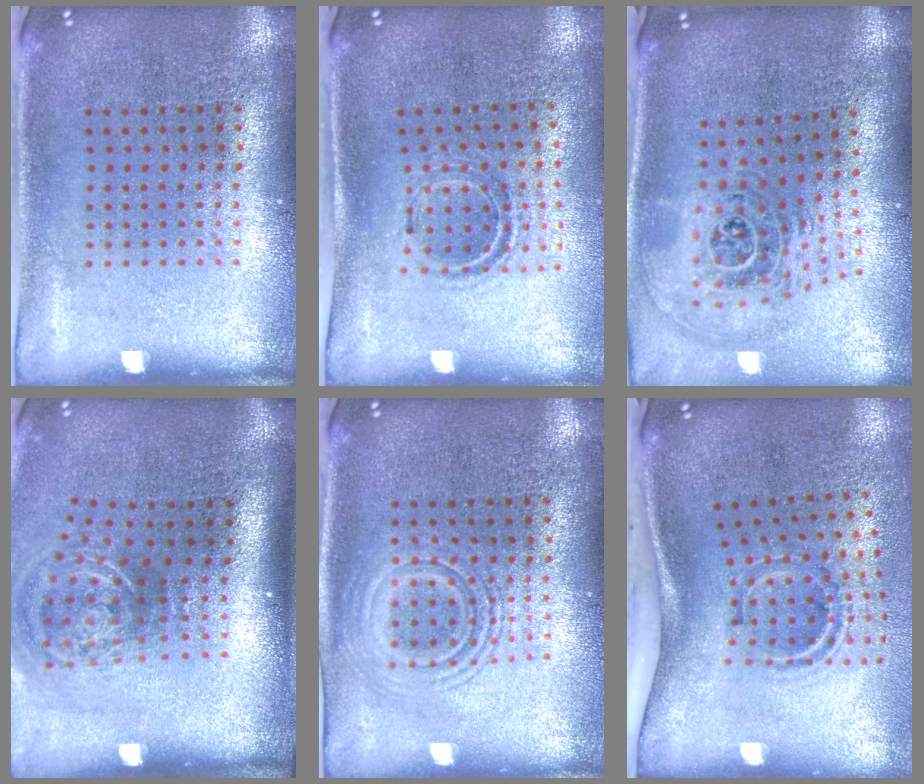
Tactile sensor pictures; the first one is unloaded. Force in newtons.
{"total": 1.0, "press": 0.9, "slide": 0.3}
{"total": 1.9, "press": 1.5, "slide": 1.2}
{"total": 2.3, "press": 1.3, "slide": 1.8}
{"total": 2.8, "press": 2.7, "slide": 0.5}
{"total": 2.1, "press": 1.2, "slide": 1.8}